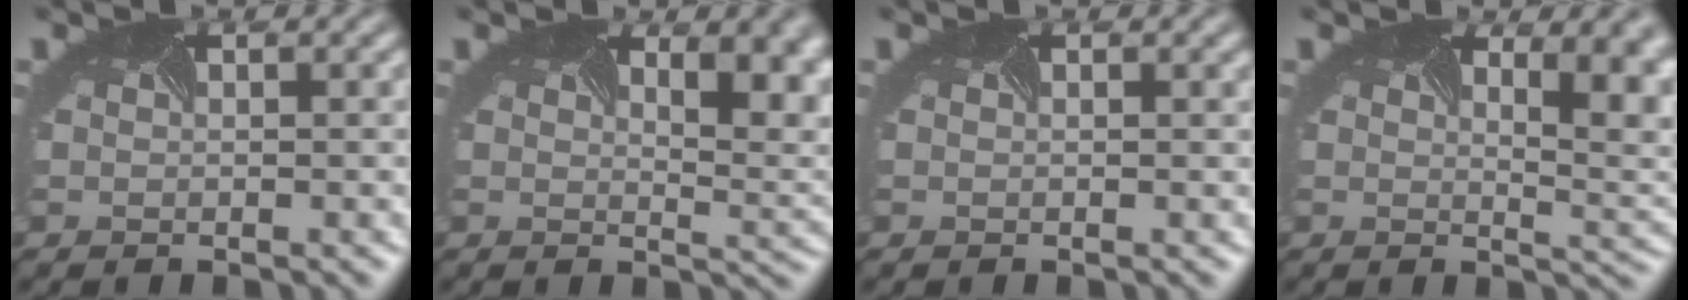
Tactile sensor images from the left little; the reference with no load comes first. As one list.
[{"total": 8.5, "force": [3.7, 4.1, 6.5], "torque": [-0.054, 0.023, 0.044]}, {"total": 0.6, "force": [0.4, 0.2, 0.4], "torque": [-0.004, 0.002, 0.002]}, {"total": 9.8, "force": [3.6, 4.7, 7.8], "torque": [-0.072, 0.029, 0.043]}]